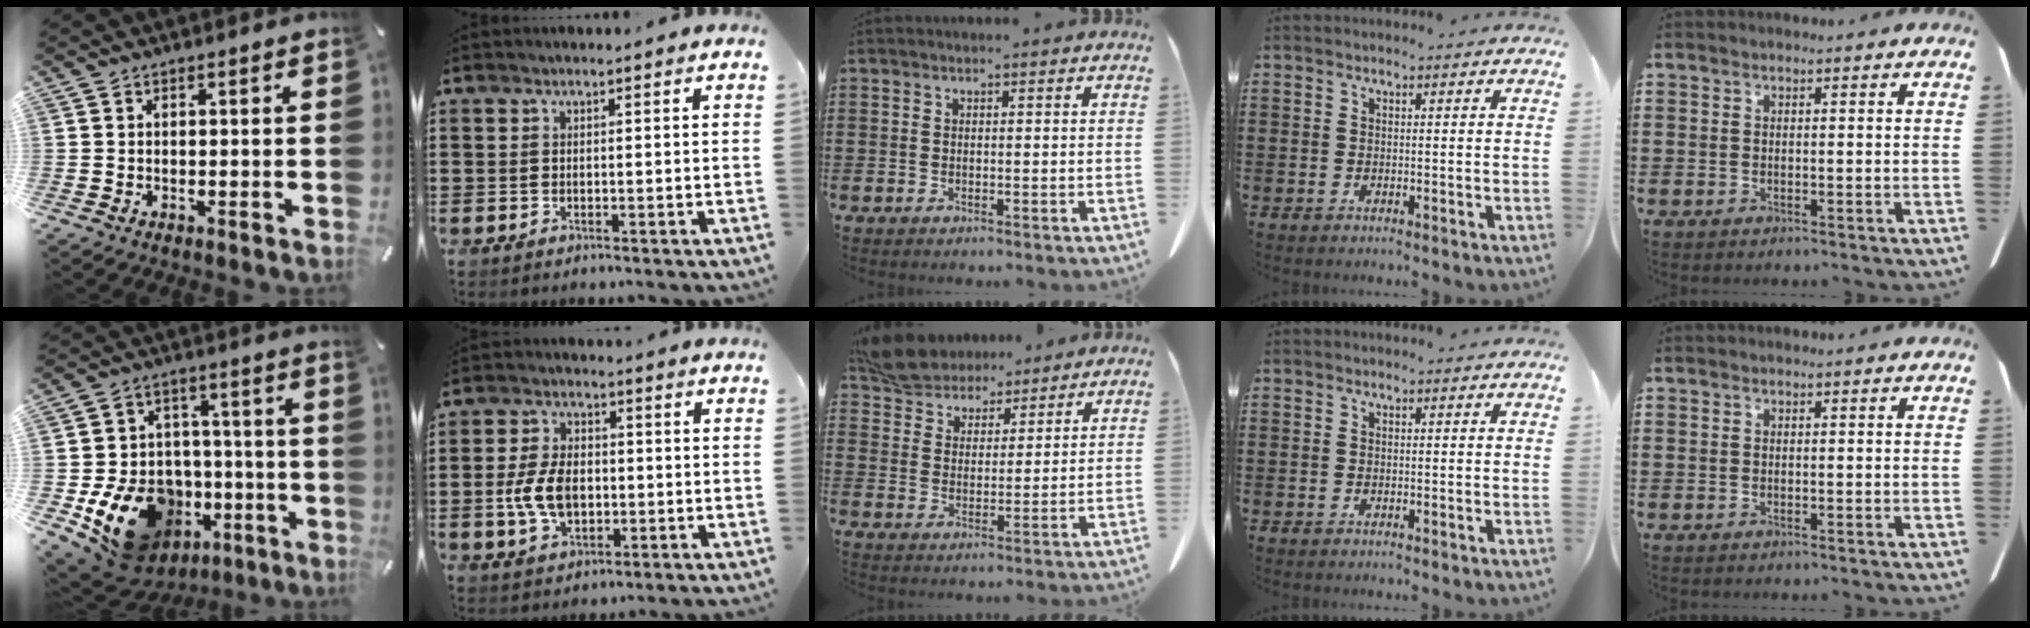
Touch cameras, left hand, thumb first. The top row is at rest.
{"thumb": {"total": 19.2, "force": [-6.6, 14.8, 10.3], "torque": [-0.176, 0.037, -0.085]}, "index": {"total": 7.7, "force": [-1.0, 4.7, 5.9], "torque": [-0.142, 0.002, -0.025]}, "middle": {"total": 6.7, "force": [6.2, 2.3, 1.0], "torque": [-0.052, -0.020, 0.119]}}